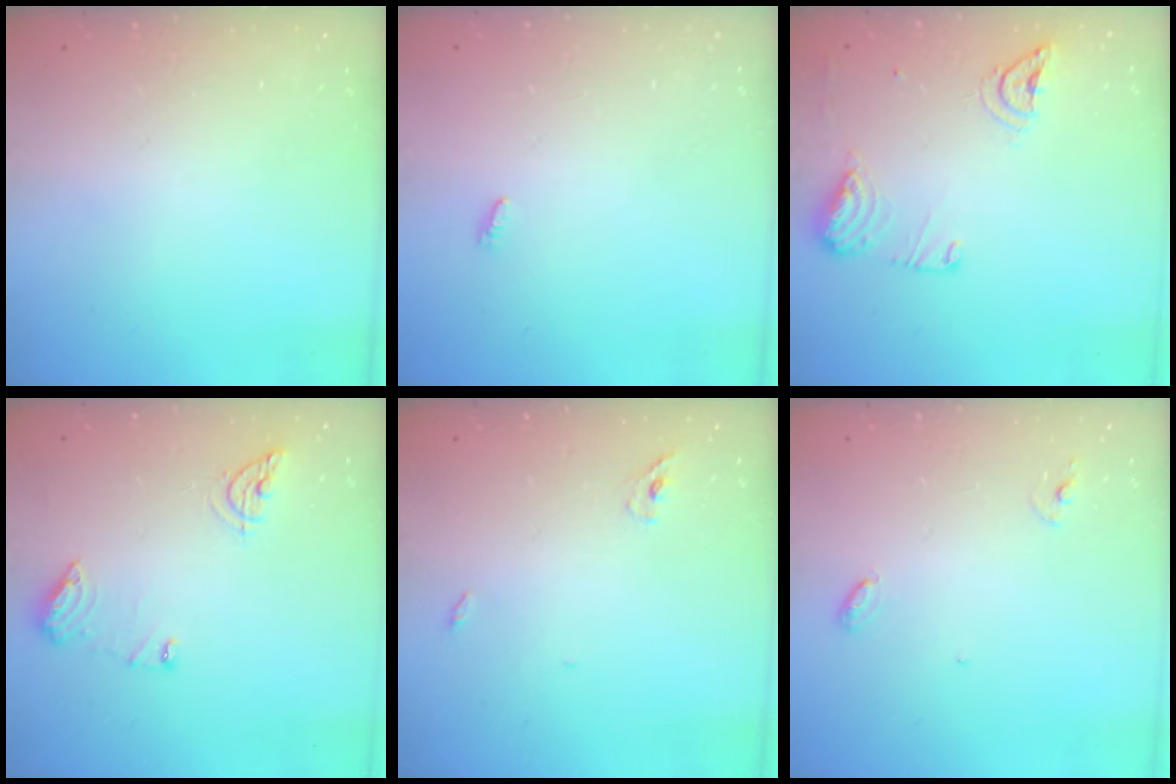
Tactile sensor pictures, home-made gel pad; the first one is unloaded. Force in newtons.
{"total": 2.3, "press": 2.3, "slide": 0.3}
{"total": 12.7, "press": 11.8, "slide": 4.7}
{"total": 9.5, "press": 9.5, "slide": 0.9}
{"total": 2.1, "press": 1.9, "slide": 1.0}
{"total": 5.2, "press": 5.2, "slide": 0.3}